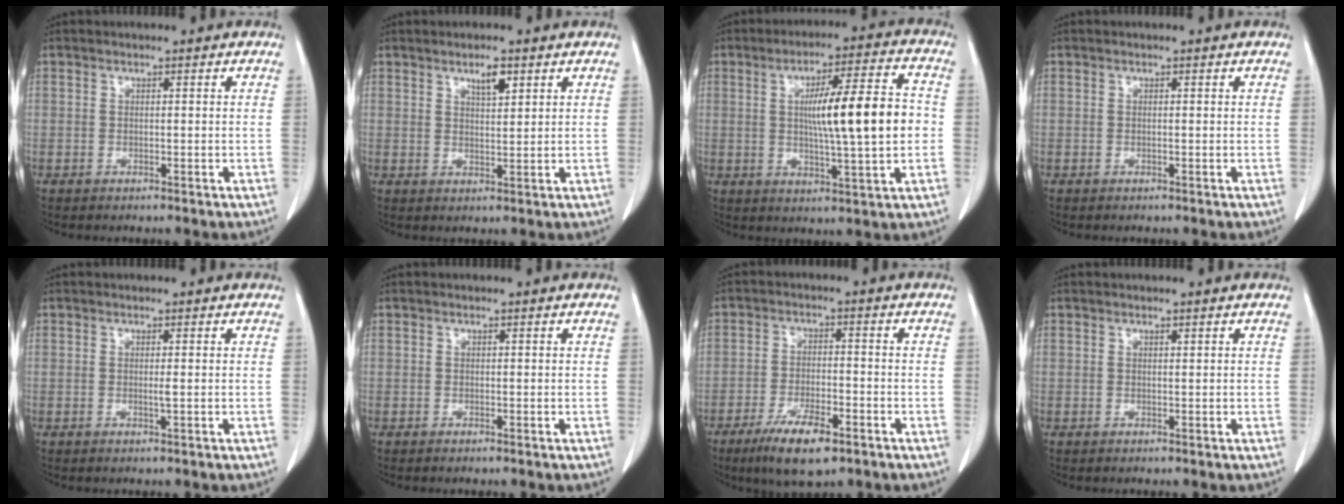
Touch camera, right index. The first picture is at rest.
{"total": 3.1, "force": [1.9, 0.7, 2.4], "torque": [-0.042, -0.001, 0.033]}
{"total": 13.4, "force": [0.3, 1.0, 13.3], "torque": [-0.208, 0.011, 0.004]}
{"total": 0.0}
{"total": 0.7, "force": [0.0, -0.2, 0.7], "torque": [-0.013, -0.002, -0.002]}
{"total": 0.0}
{"total": 8.4, "force": [-5.1, 2.1, 6.3], "torque": [-0.116, -0.012, -0.083]}
{"total": 0.0}